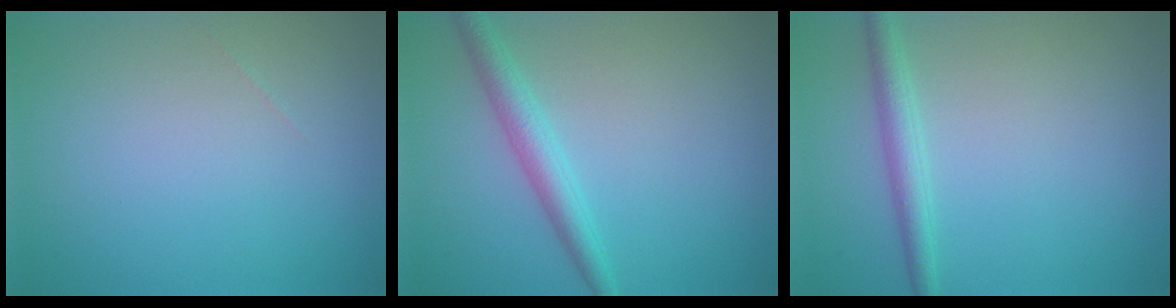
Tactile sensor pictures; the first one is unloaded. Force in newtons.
{"total": 2.9, "press": 2.9, "slide": 0.1}
{"total": 2.3, "press": 2.3, "slide": 0.1}